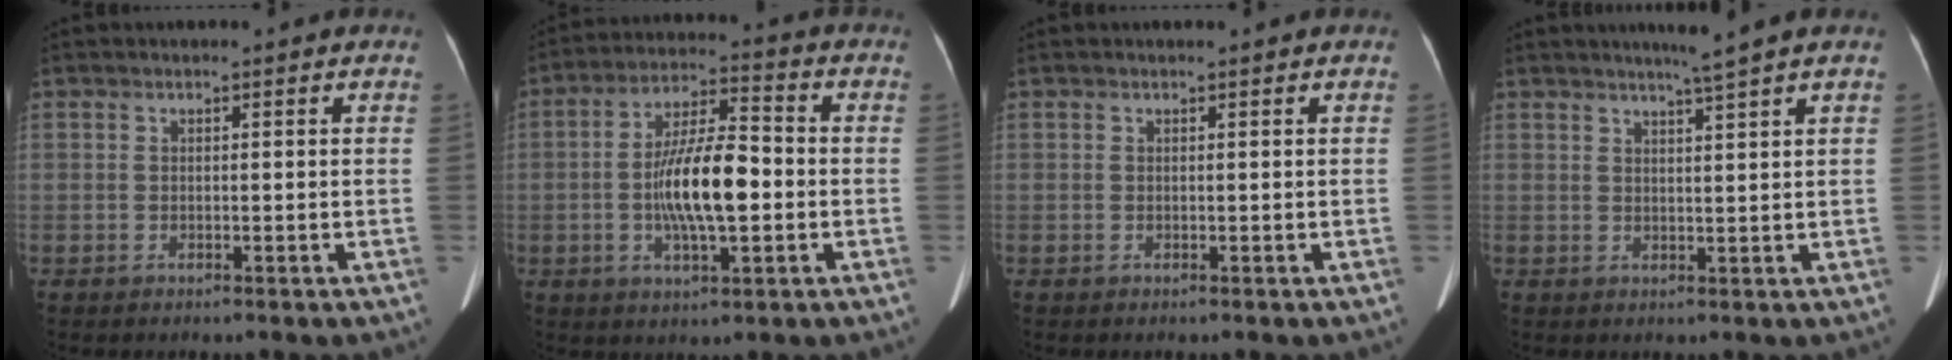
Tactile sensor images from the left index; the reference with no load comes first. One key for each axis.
{"total": 11.6, "fx": -1.8, "fy": 3.0, "fz": 11.1, "tx": -0.212, "ty": 0.008, "tz": -0.029}
{"total": 0.0}
{"total": 3.0, "fx": 2.3, "fy": -1.2, "fz": 1.4, "tx": -0.024, "ty": -0.009, "tz": 0.043}